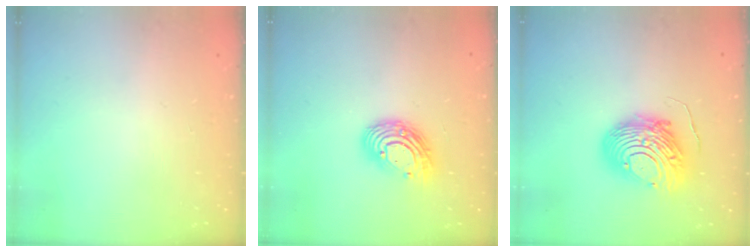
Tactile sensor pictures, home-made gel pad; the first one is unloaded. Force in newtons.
{"total": 11.5, "press": 11.5, "slide": 0.2}
{"total": 15.1, "press": 15.1, "slide": 1.6}